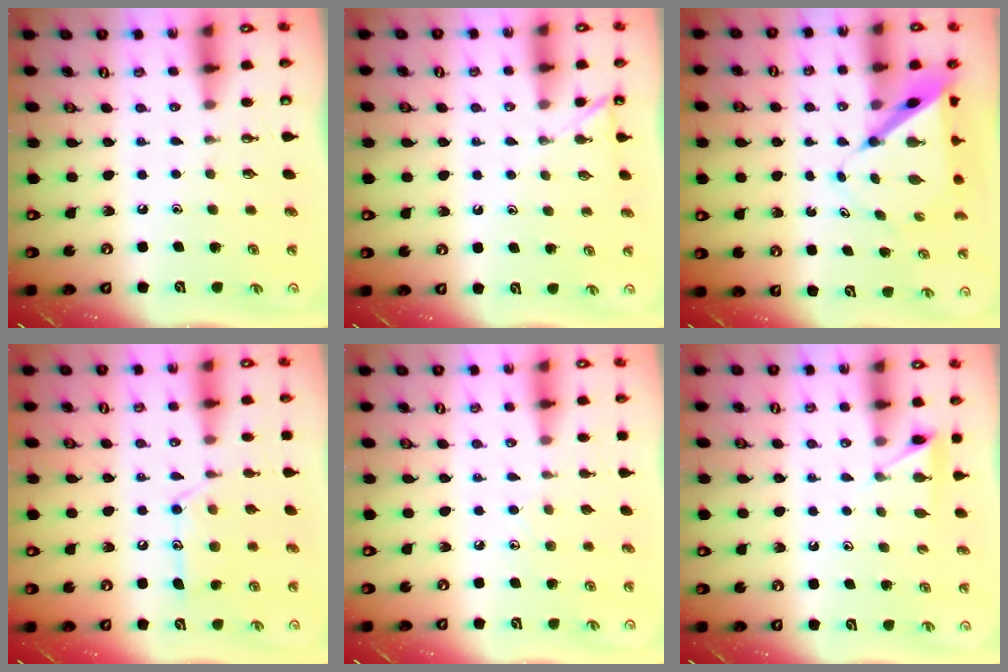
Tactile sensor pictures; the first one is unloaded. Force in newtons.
{"total": 2.1, "press": 2.1, "slide": 0.3}
{"total": 7.0, "press": 7.0, "slide": 0.7}
{"total": 13.0, "press": 12.9, "slide": 0.9}
{"total": 6.0, "press": 5.9, "slide": 0.6}
{"total": 5.0, "press": 5.0, "slide": 0.6}